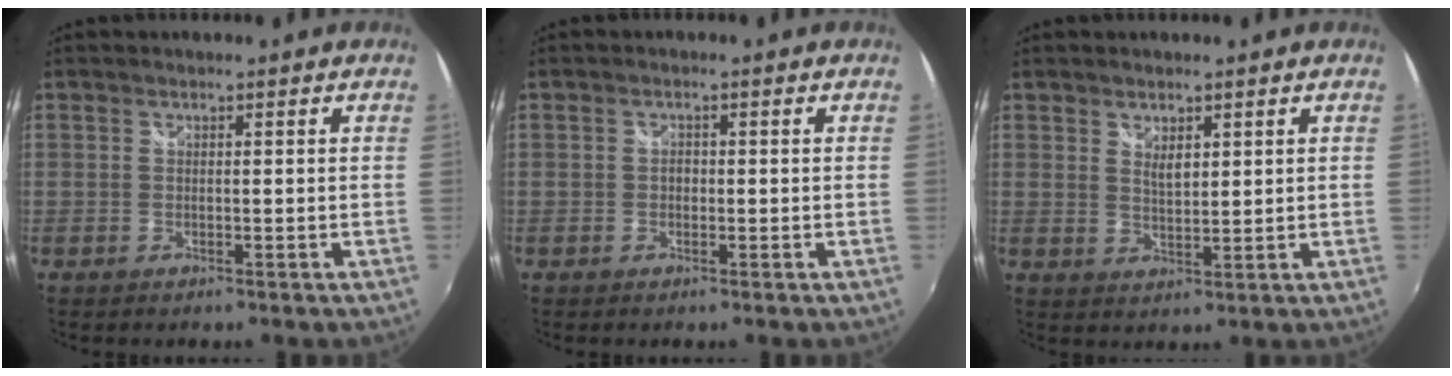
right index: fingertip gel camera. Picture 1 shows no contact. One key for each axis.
{"total": 1.0, "fx": -0.2, "fy": 0.9, "fz": 0.5, "tx": -0.007, "ty": 0.002, "tz": -0.006}
{"total": 3.1, "fx": 1.6, "fy": 1.5, "fz": 2.2, "tx": -0.035, "ty": -0.002, "tz": 0.028}